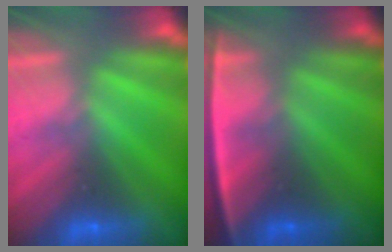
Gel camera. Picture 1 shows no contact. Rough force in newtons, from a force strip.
{"total": 2.4}